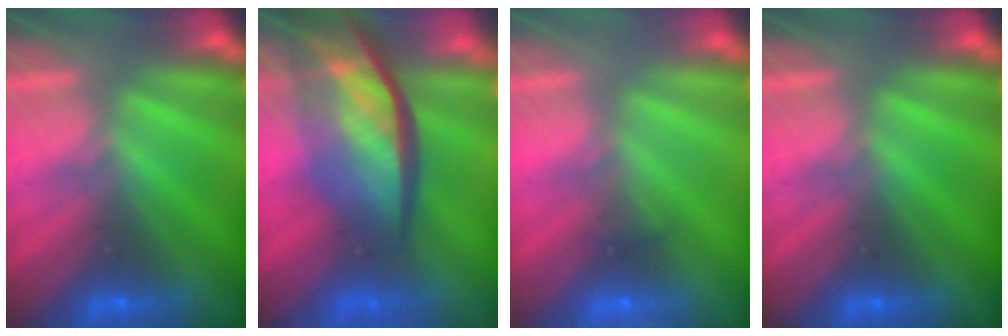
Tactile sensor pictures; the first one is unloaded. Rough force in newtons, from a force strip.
{"total": 8.6}
{"total": 2.0}
{"total": 0.0}